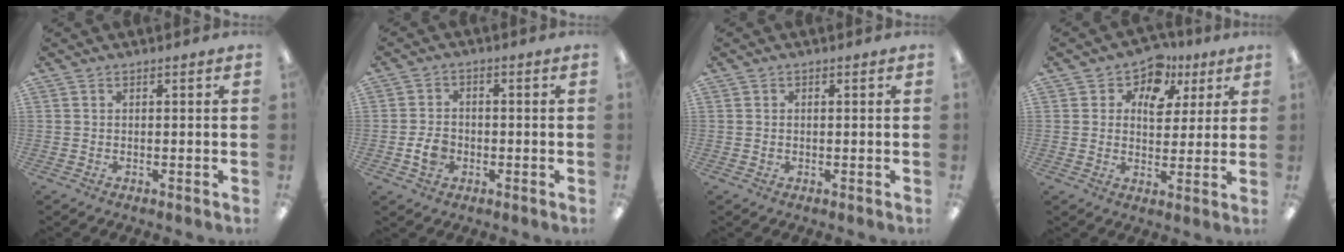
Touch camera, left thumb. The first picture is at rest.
{"total": 5.0, "force": [-1.4, 3.8, 2.9], "torque": [-0.052, 0.009, -0.023]}
{"total": 0.7, "force": [0.1, 0.7, 0.0], "torque": [0.000, 0.005, 0.000]}
{"total": 8.7, "force": [5.1, 6.3, 3.2], "torque": [-0.051, -0.030, 0.091]}